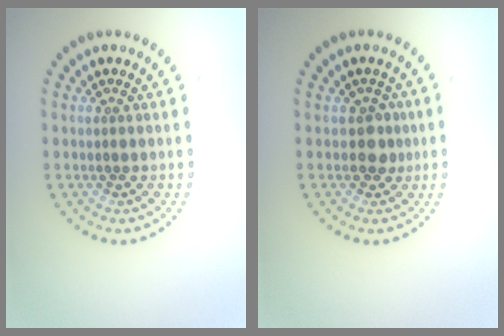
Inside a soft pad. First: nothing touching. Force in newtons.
{"total": 1.5, "press": 1.4, "slide": 0.7}